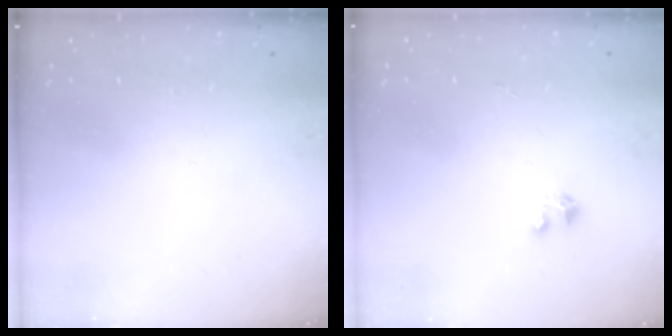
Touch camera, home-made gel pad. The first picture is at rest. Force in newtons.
{"total": 2.1, "press": 2.1, "slide": 0.1}